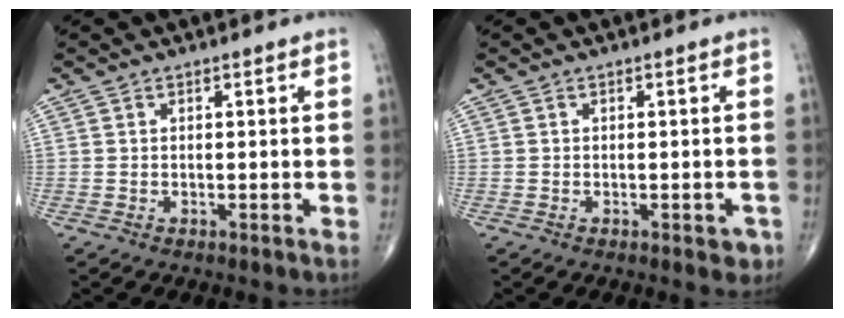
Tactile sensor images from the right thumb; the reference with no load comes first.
{"total": 2.2, "force": [-1.0, 1.1, 1.5], "torque": [-0.006, 0.004, -0.011]}